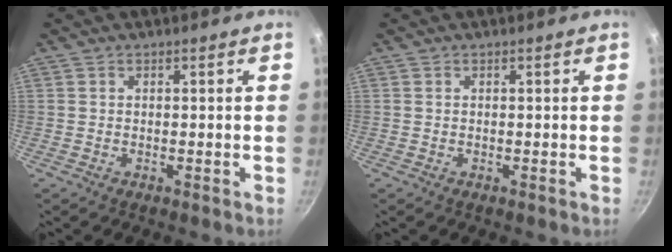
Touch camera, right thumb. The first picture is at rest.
{"total": 0.0}